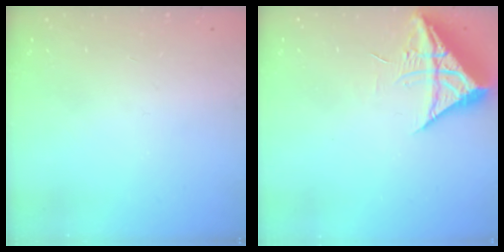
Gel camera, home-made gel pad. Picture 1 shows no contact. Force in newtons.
{"total": 9.4, "press": 9.3, "slide": 1.0}